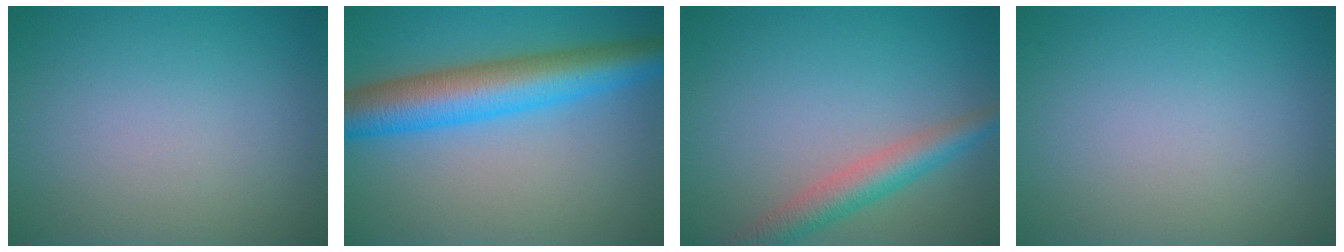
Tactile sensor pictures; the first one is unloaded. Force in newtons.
{"total": 8.2, "press": 8.2, "slide": 0.1}
{"total": 3.8, "press": 3.8, "slide": 0.1}
{"total": 0.0}